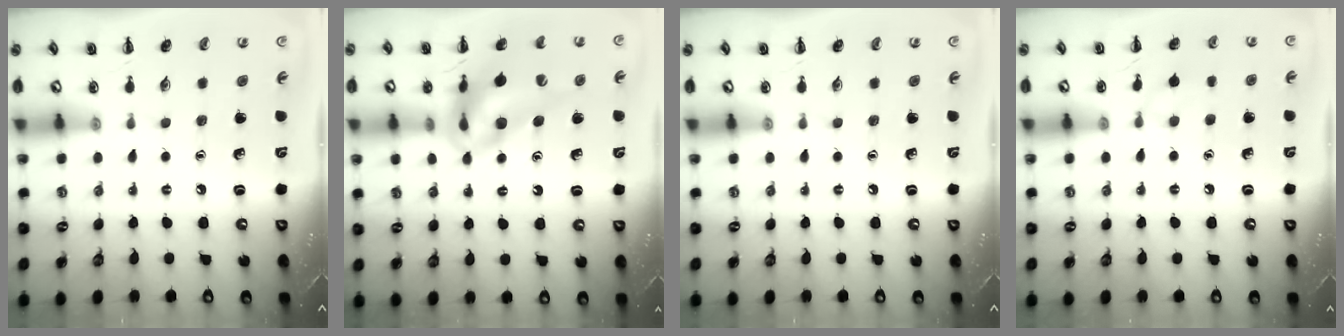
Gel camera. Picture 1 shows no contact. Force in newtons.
{"total": 13.4, "press": 12.8, "slide": 4.0}
{"total": 0.0}
{"total": 5.6, "press": 5.4, "slide": 1.7}